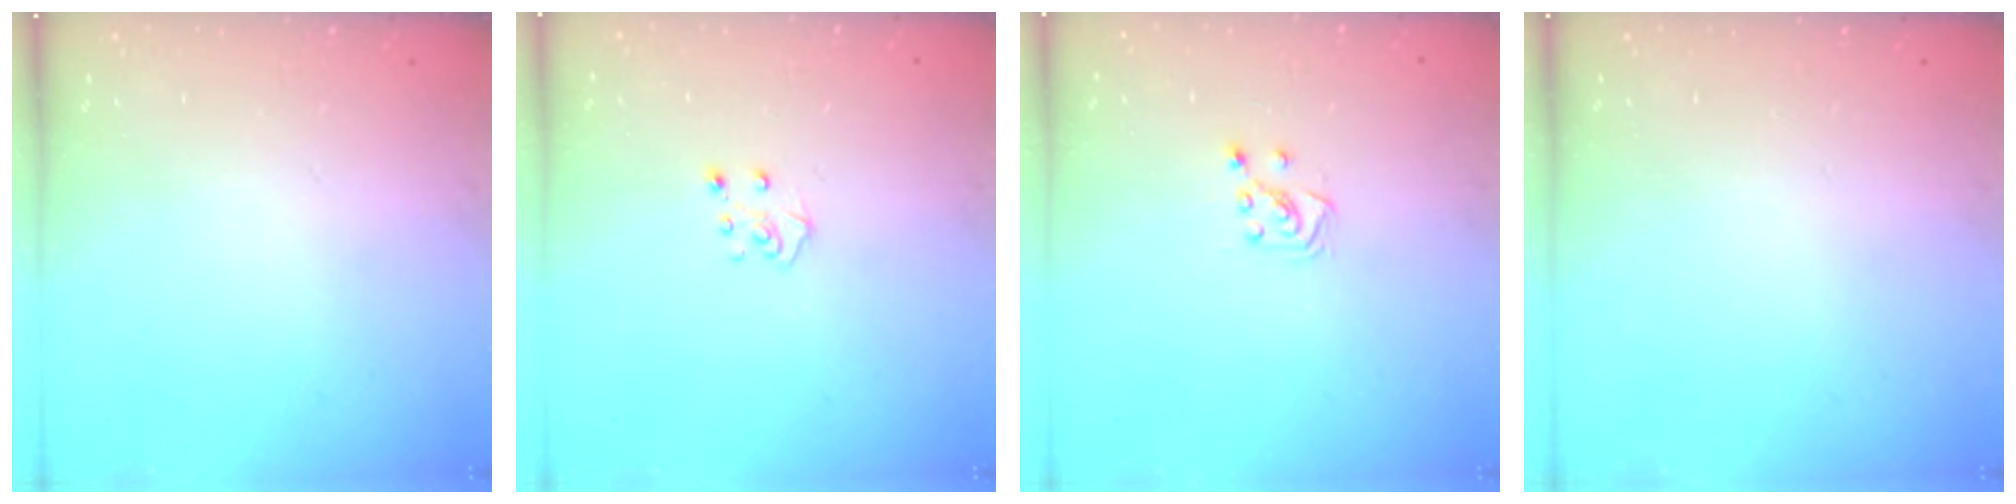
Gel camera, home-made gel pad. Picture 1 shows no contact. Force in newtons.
{"total": 5.1, "press": 5.1, "slide": 0.4}
{"total": 4.7, "press": 4.7, "slide": 0.5}
{"total": 0.0}